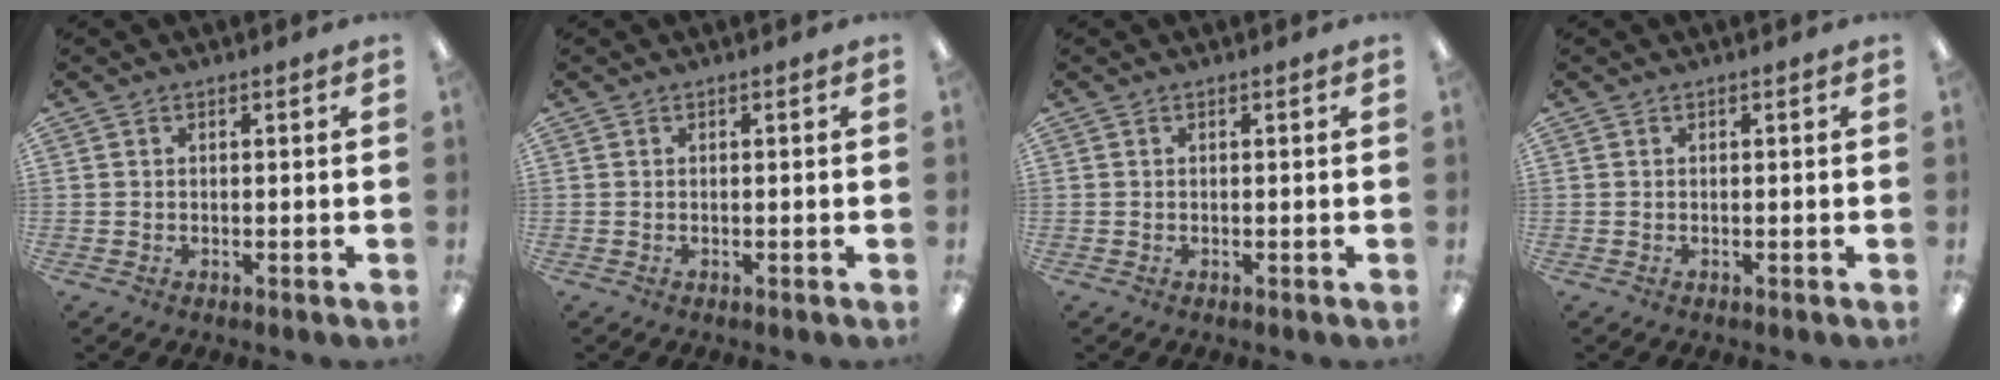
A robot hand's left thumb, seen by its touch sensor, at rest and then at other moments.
{"total": 0.0}
{"total": 0.0}
{"total": 0.0}